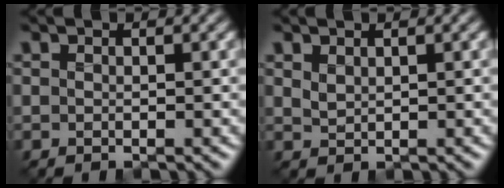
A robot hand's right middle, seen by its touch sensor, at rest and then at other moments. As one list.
[{"total": 1.0, "force": [0.7, 0.4, 0.5], "torque": [-0.017, 0.000, 0.017]}]